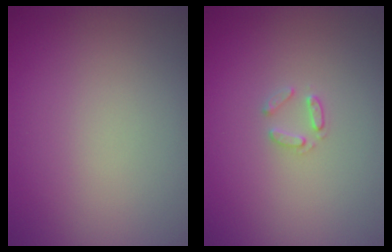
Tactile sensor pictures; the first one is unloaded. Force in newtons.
{"total": 1.1, "press": 1.1, "slide": 0.2}